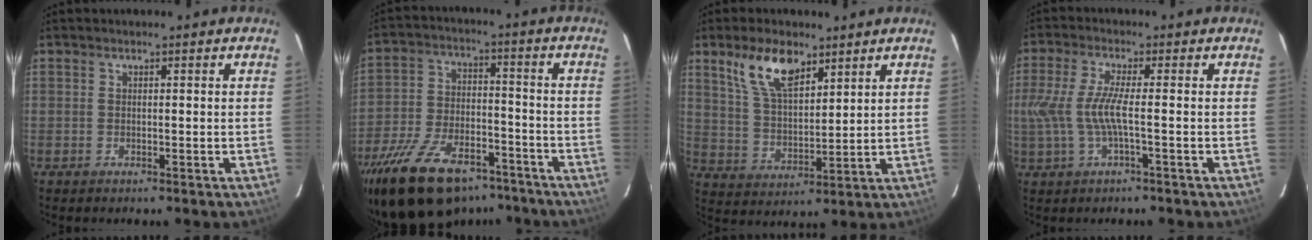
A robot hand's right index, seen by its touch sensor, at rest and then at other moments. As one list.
[{"total": 21.8, "force": [-15.7, 10.2, 11.1], "torque": [-0.235, -0.011, -0.245]}, {"total": 10.5, "force": [6.5, 4.8, 6.8], "torque": [-0.127, 0.012, 0.134]}, {"total": 6.9, "force": [-0.9, 0.6, 6.8], "torque": [-0.153, -0.004, -0.012]}]